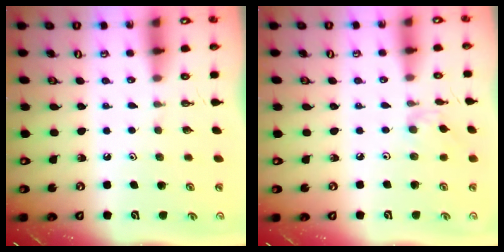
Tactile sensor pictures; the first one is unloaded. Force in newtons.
{"total": 2.5, "press": 2.5, "slide": 0.4}